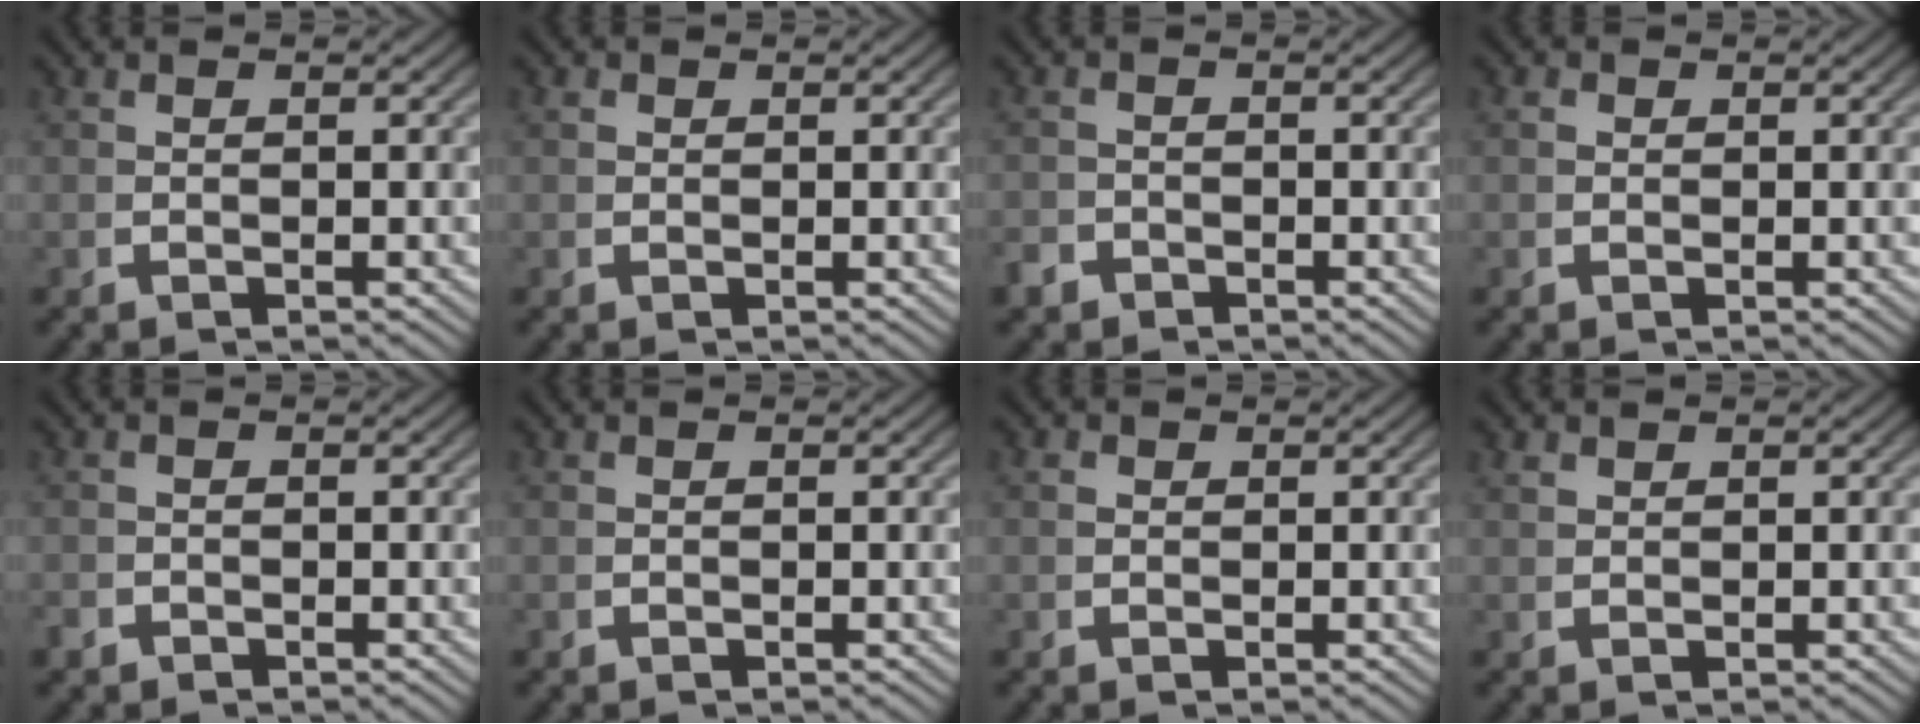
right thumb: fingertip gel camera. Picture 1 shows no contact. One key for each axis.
{"total": 1.0, "fx": 0.5, "fy": 0.9, "fz": 0.3, "tx": -0.008, "ty": -0.006, "tz": 0.015}
{"total": 1.5, "fx": -1.4, "fy": 0.6, "fz": -0.2, "tx": 0.008, "ty": -0.008, "tz": -0.024}
{"total": 1.2, "fx": 0.4, "fy": 1.1, "fz": 0.4, "tx": -0.014, "ty": -0.008, "tz": 0.012}
{"total": 0.8, "fx": -0.8, "fy": 0.3, "fz": -0.2, "tx": 0.006, "ty": -0.005, "tz": -0.014}
{"total": 0.0}
{"total": 1.2, "fx": 0.5, "fy": 1.0, "fz": 0.4, "tx": -0.012, "ty": -0.007, "tz": 0.015}
{"total": 1.2, "fx": 1.2, "fy": -0.1, "fz": 0.0, "tx": 0.006, "ty": 0.006, "tz": 0.028}